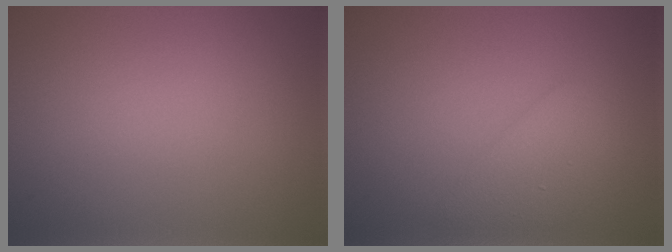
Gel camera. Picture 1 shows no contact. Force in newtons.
{"total": 2.8, "press": 2.8, "slide": 0.1}